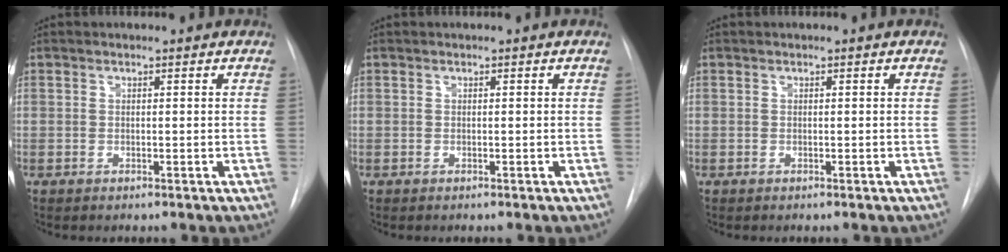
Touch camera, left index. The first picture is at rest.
{"total": 0.0}
{"total": 0.0}